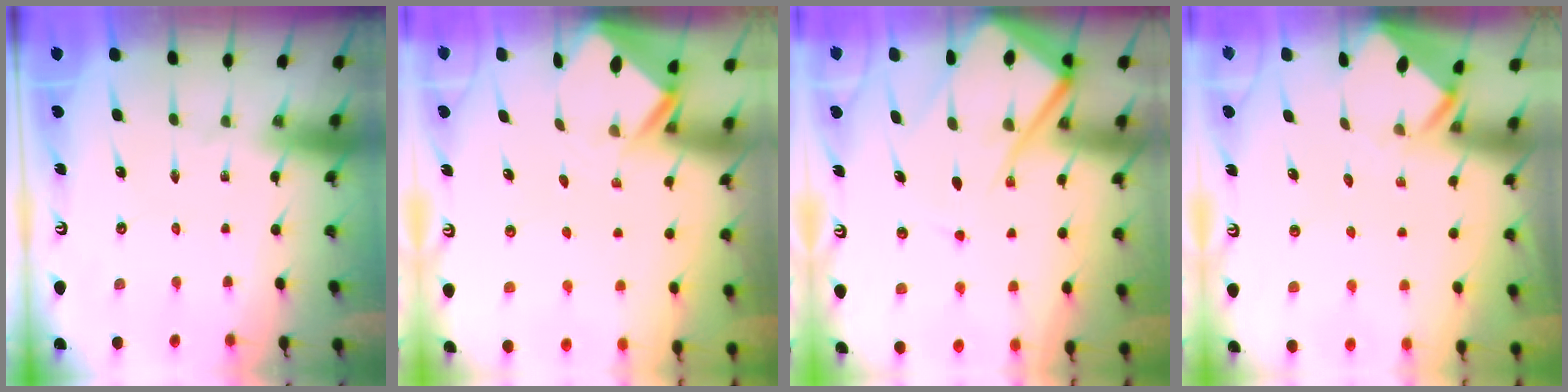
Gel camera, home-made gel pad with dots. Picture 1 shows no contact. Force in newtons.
{"total": 2.4, "press": 2.4, "slide": 0.1}
{"total": 13.9, "press": 13.8, "slide": 1.7}
{"total": 3.5, "press": 3.5, "slide": 0.1}